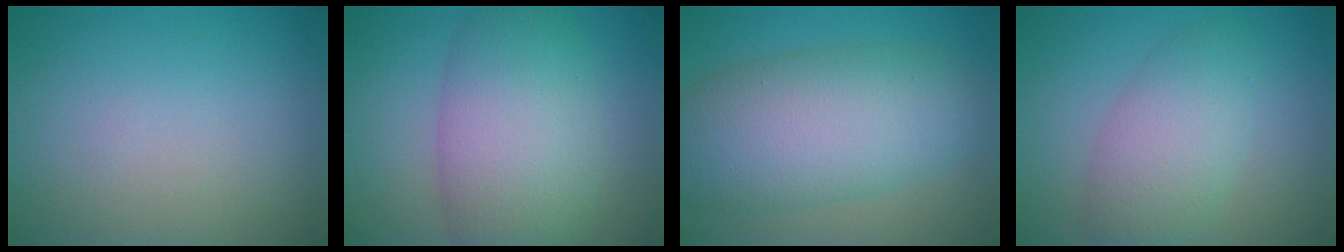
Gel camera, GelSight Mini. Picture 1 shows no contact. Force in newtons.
{"total": 8.9, "press": 8.9, "slide": 0.3}
{"total": 9.6, "press": 9.6, "slide": 0.3}
{"total": 4.7, "press": 4.7, "slide": 0.1}